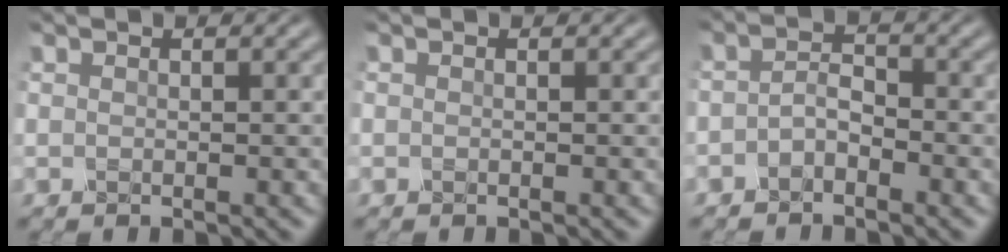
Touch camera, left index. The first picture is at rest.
{"total": 0.0}
{"total": 1.9, "force": [-1.5, 0.7, 0.9], "torque": [-0.019, 0.008, -0.035]}